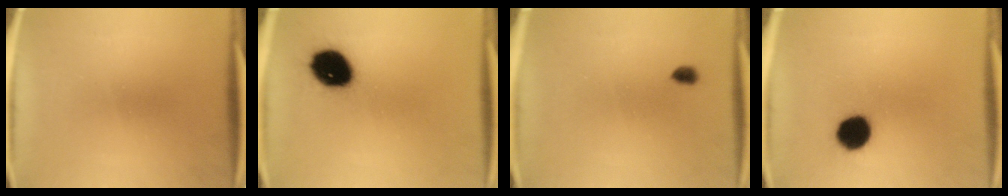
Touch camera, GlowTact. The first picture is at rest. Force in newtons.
{"total": 13.7}
{"total": 2.1}
{"total": 9.1}